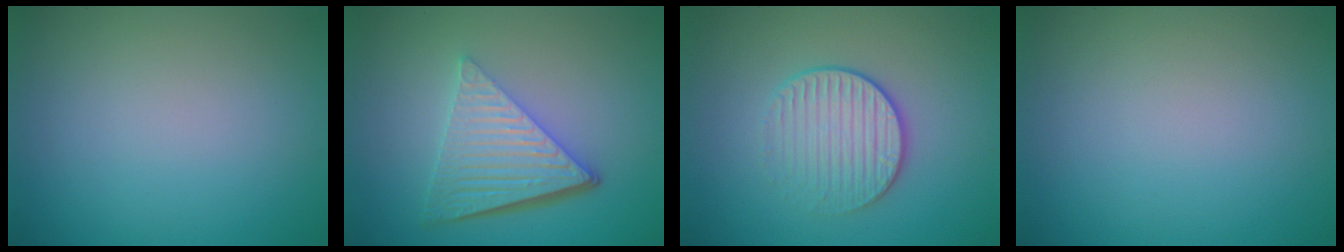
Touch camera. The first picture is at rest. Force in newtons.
{"total": 6.6, "press": 4.3, "slide": 4.9}
{"total": 3.3, "press": 2.9, "slide": 1.4}
{"total": 0.0}